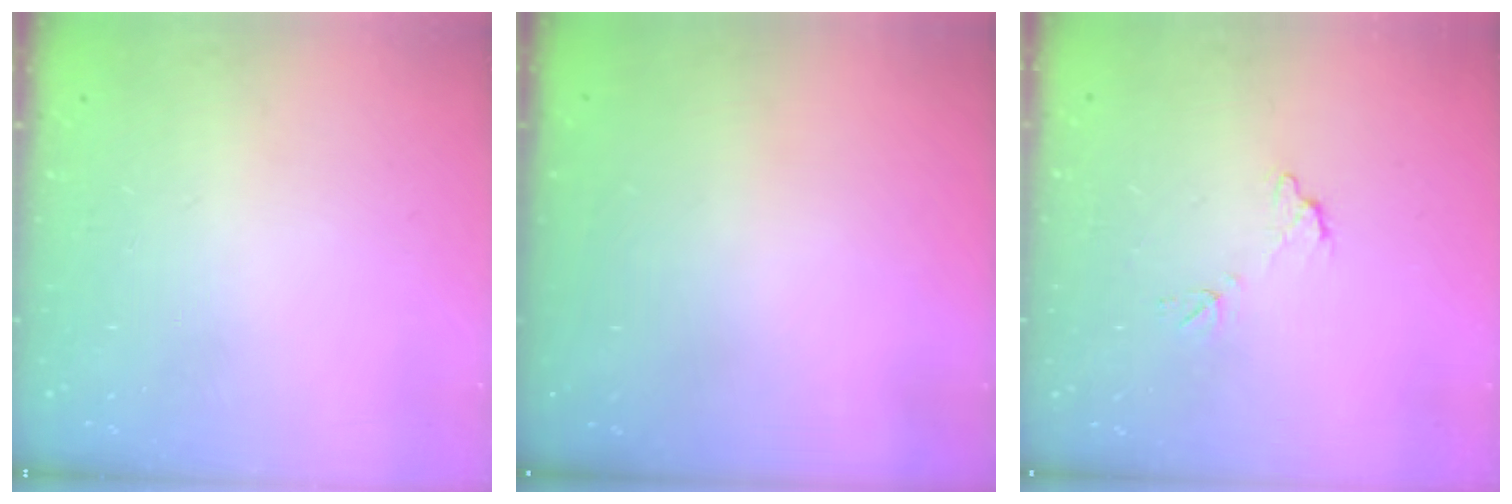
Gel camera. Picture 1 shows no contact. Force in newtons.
{"total": 2.9, "press": 2.9, "slide": 0.1}
{"total": 6.2, "press": 6.2, "slide": 0.4}